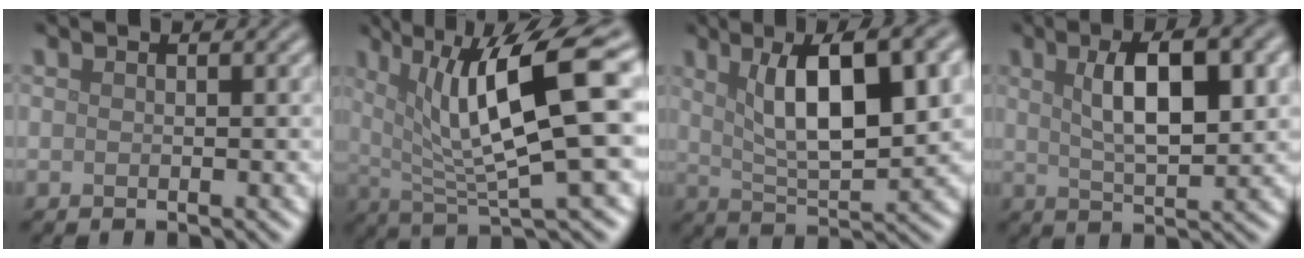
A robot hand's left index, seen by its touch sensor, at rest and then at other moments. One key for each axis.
{"total": 11.0, "fx": 3.2, "fy": 2.8, "fz": 10.1, "tx": -0.160, "ty": 0.003, "tz": 0.058}
{"total": 10.4, "fx": 3.3, "fy": 3.5, "fz": 9.2, "tx": -0.145, "ty": 0.008, "tz": 0.055}
{"total": 7.9, "fx": 2.2, "fy": 2.8, "fz": 7.1, "tx": -0.113, "ty": 0.009, "tz": 0.036}